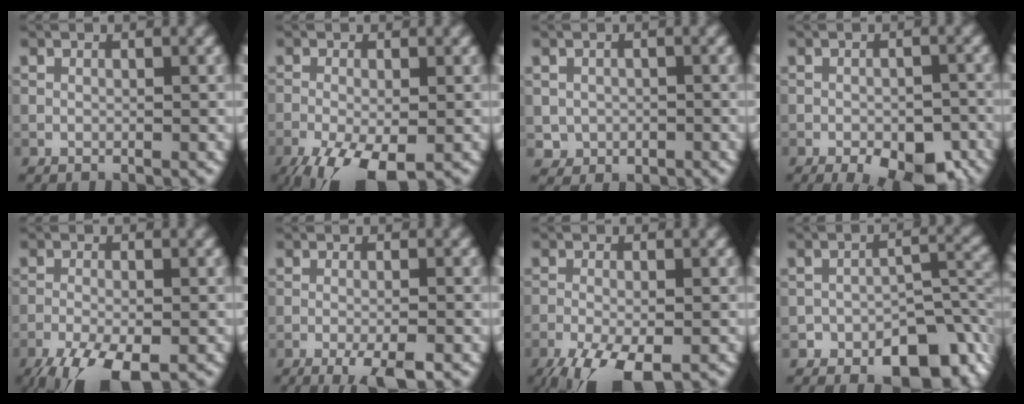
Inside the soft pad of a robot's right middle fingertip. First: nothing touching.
{"total": 7.2, "force": [-3.9, 2.6, 5.4], "torque": [-0.108, -0.020, -0.066]}
{"total": 1.7, "force": [-0.3, 1.7, 0.3], "torque": [0.003, -0.007, -0.005]}
{"total": 6.6, "force": [-3.9, 2.5, 4.6], "torque": [-0.056, -0.006, -0.051]}
{"total": 7.6, "force": [-4.9, 2.4, 5.3], "torque": [-0.103, -0.031, -0.090]}
{"total": 3.9, "force": [-2.2, 0.7, 3.1], "torque": [-0.051, -0.001, -0.040]}
{"total": 7.4, "force": [-4.6, 2.5, 5.3], "torque": [-0.105, -0.023, -0.083]}
{"total": 7.5, "force": [-4.6, 3.9, 4.4], "torque": [-0.045, -0.005, -0.075]}